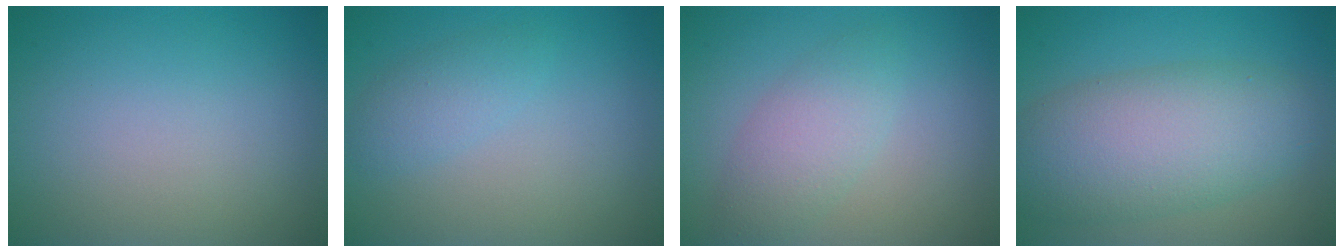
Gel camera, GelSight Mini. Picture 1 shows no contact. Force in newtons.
{"total": 1.9, "press": 1.9, "slide": 0.1}
{"total": 3.2, "press": 3.2, "slide": 0.0}
{"total": 8.1, "press": 8.1, "slide": 0.2}